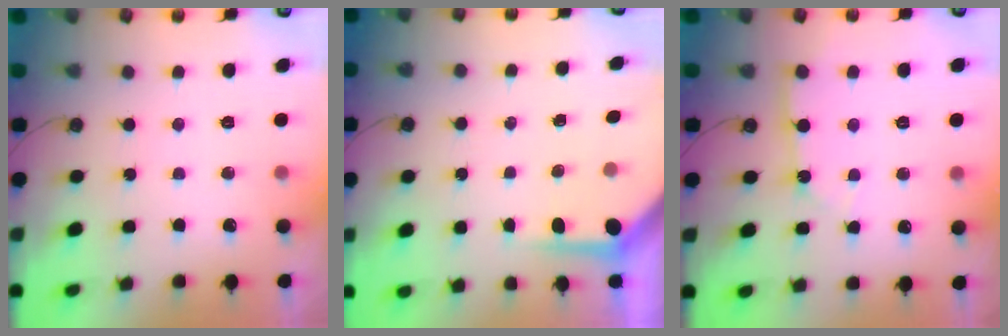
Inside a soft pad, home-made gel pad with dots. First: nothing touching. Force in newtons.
{"total": 3.9, "press": 3.8, "slide": 0.4}
{"total": 4.2, "press": 4.2, "slide": 0.5}